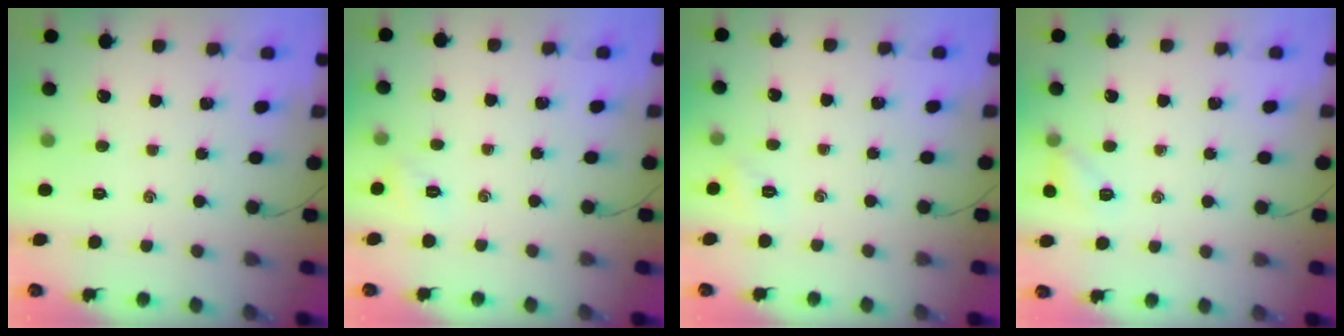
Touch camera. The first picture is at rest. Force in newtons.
{"total": 2.0, "press": 1.9, "slide": 0.6}
{"total": 2.0, "press": 1.9, "slide": 0.6}
{"total": 5.3, "press": 5.1, "slide": 1.3}